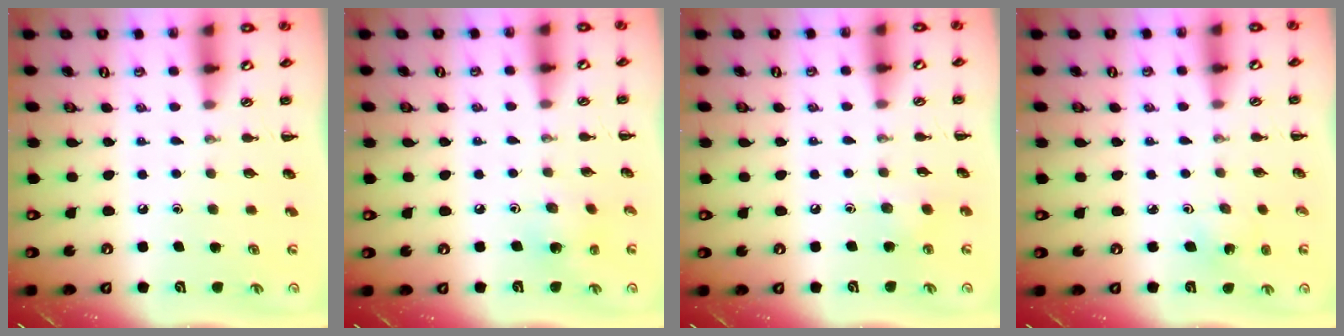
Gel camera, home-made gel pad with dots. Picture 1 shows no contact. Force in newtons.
{"total": 2.5, "press": 2.4, "slide": 0.7}
{"total": 6.0, "press": 5.9, "slide": 1.3}
{"total": 3.4, "press": 3.3, "slide": 0.9}